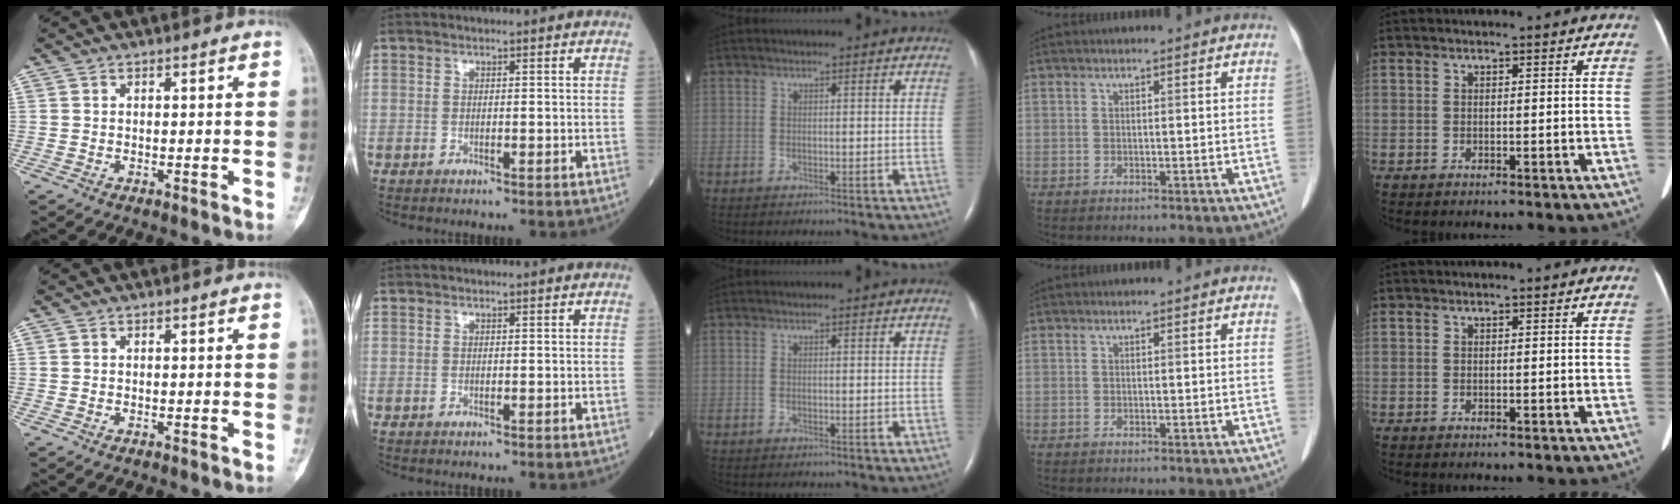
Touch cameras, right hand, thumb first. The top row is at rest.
{}